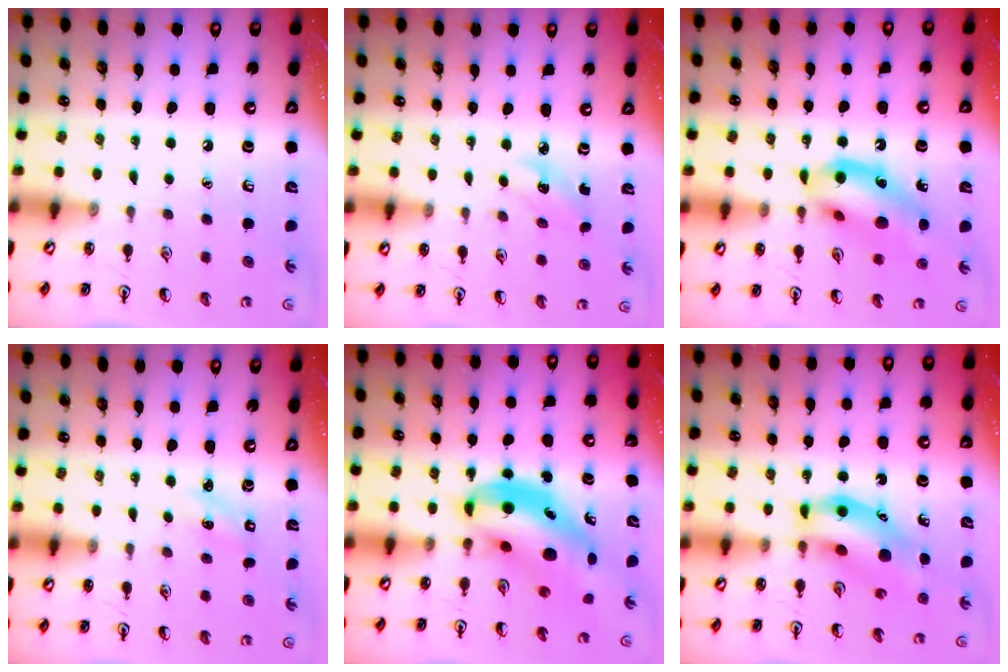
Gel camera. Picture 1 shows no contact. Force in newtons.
{"total": 2.4, "press": 2.2, "slide": 0.9}
{"total": 14.3, "press": 14.0, "slide": 2.9}
{"total": 1.3, "press": 1.2, "slide": 0.4}
{"total": 7.7, "press": 7.6, "slide": 1.4}
{"total": 10.9, "press": 10.6, "slide": 2.9}